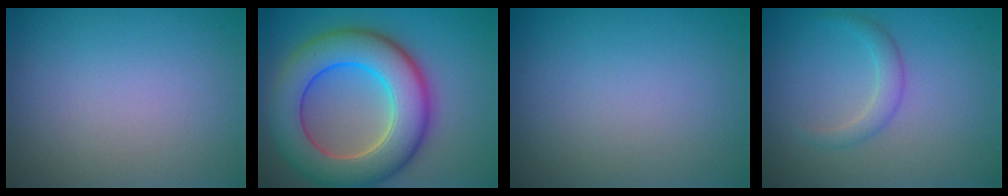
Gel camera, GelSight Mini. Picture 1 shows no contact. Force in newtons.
{"total": 10.3, "press": 10.3, "slide": 0.7}
{"total": 0.0}
{"total": 1.7, "press": 1.7, "slide": 0.0}